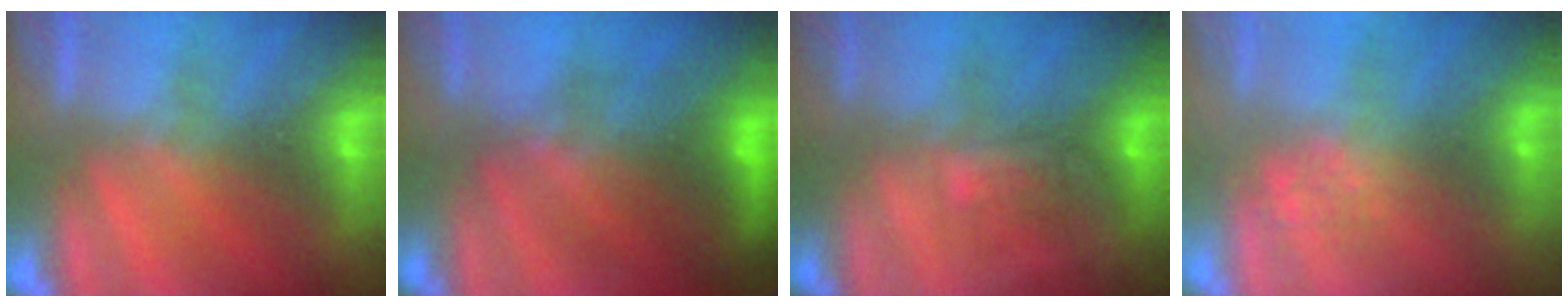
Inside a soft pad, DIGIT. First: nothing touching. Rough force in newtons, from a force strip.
{"total": 7.7}
{"total": 4.6}
{"total": 2.6}